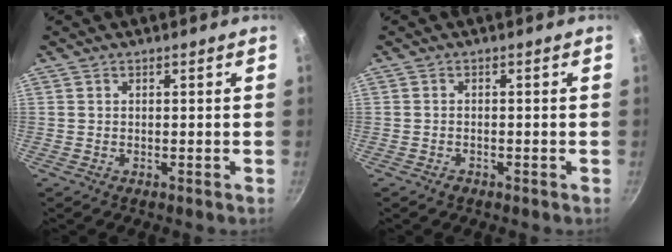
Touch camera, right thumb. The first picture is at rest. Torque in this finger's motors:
{"motor_torque": [-0.22, 0.00, -0.50, 0.03, -0.02]}